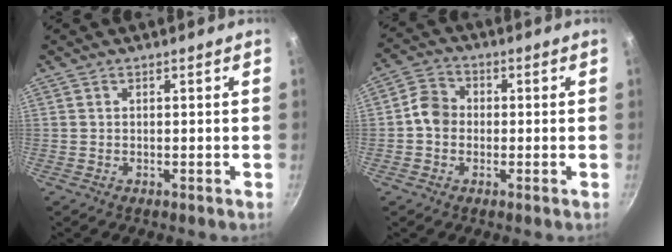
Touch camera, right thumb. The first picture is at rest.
{"total": 5.4, "force": [-0.6, 4.6, 2.8], "torque": [-0.027, 0.017, -0.026]}